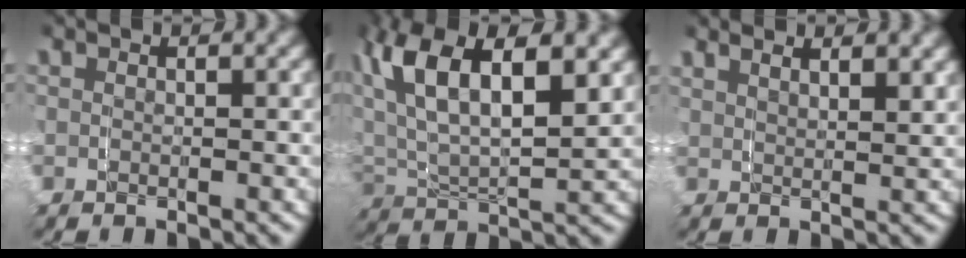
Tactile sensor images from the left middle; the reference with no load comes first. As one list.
[{"total": 8.2, "force": [2.9, 4.4, 6.3], "torque": [-0.142, 0.005, 0.051]}, {"total": 2.5, "force": [2.3, 0.4, 1.0], "torque": [-0.014, 0.002, 0.038]}]